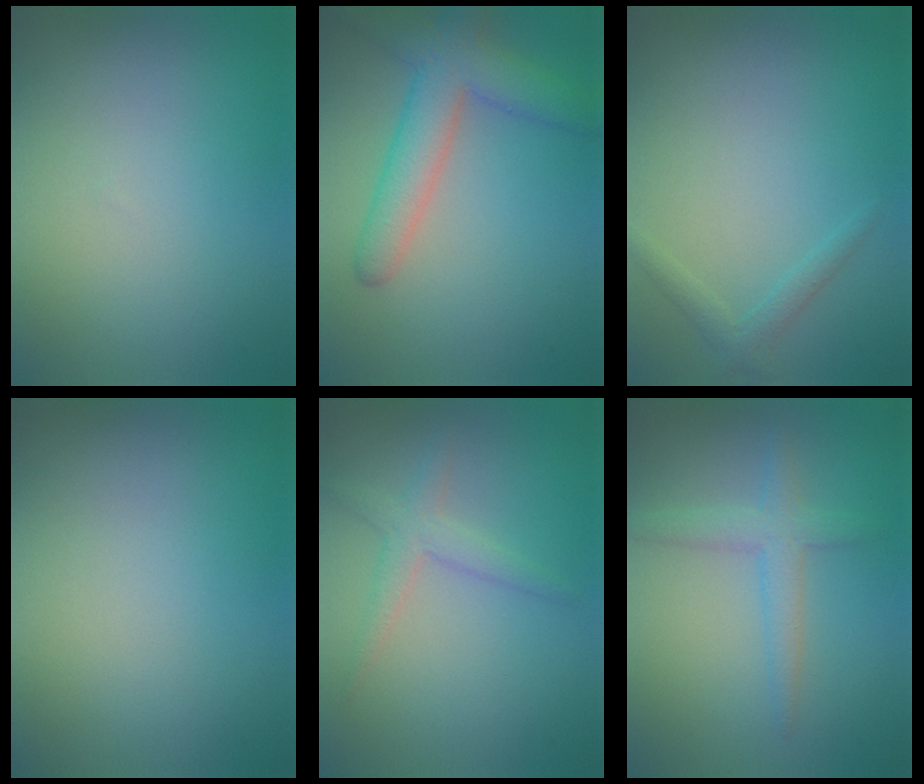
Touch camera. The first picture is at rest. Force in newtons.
{"total": 6.1, "press": 6.0, "slide": 0.3}
{"total": 1.4, "press": 1.4, "slide": 0.1}
{"total": 0.0}
{"total": 2.2, "press": 2.2, "slide": 0.1}
{"total": 2.7, "press": 2.7, "slide": 0.2}